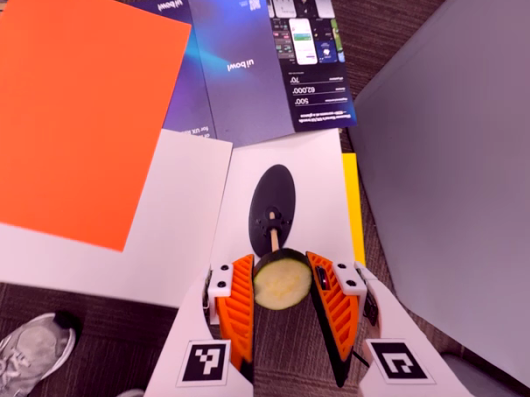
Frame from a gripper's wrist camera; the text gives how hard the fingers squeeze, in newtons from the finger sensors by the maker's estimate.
{"total": 10.4, "left": 11.4, "right": 9.4}